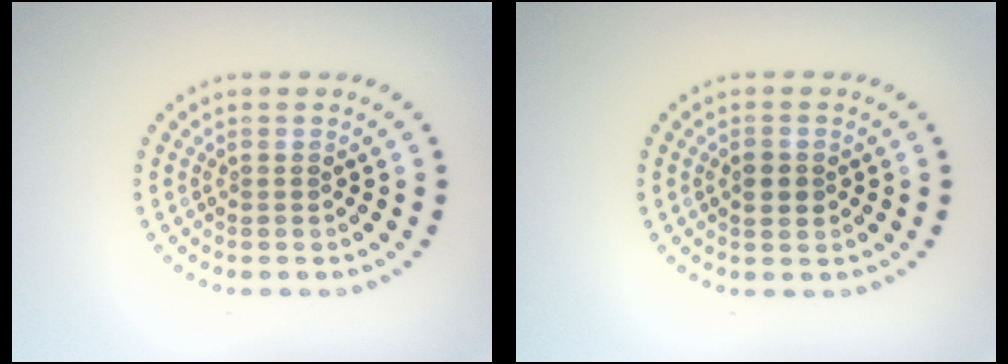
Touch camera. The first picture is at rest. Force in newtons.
{"total": 2.1, "press": 2.1, "slide": 0.0}